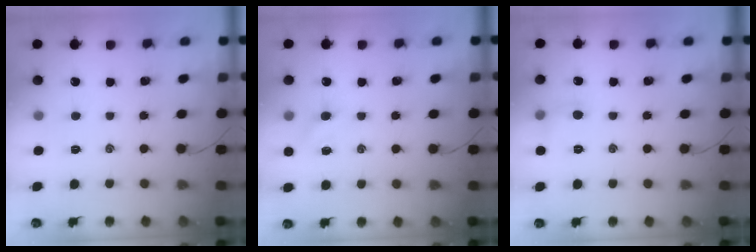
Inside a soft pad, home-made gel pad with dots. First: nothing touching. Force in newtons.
{"total": 4.7, "press": 4.5, "slide": 1.3}
{"total": 5.4, "press": 5.1, "slide": 1.6}